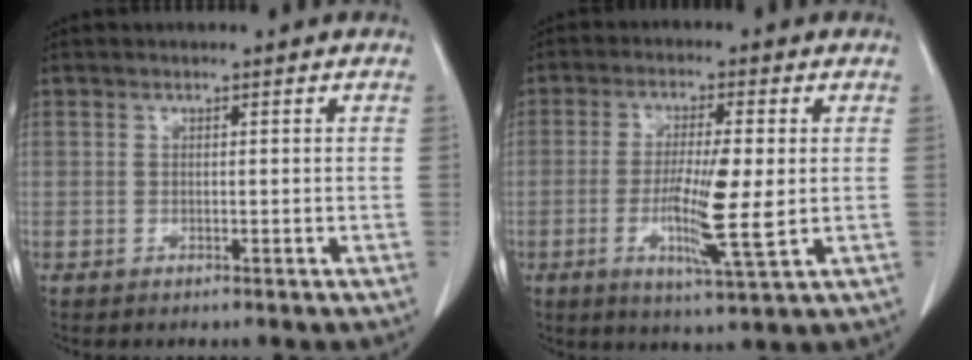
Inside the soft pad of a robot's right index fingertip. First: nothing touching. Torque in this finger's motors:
{"motor_torque": [0.40, -0.06, 0.29, 0.07]}